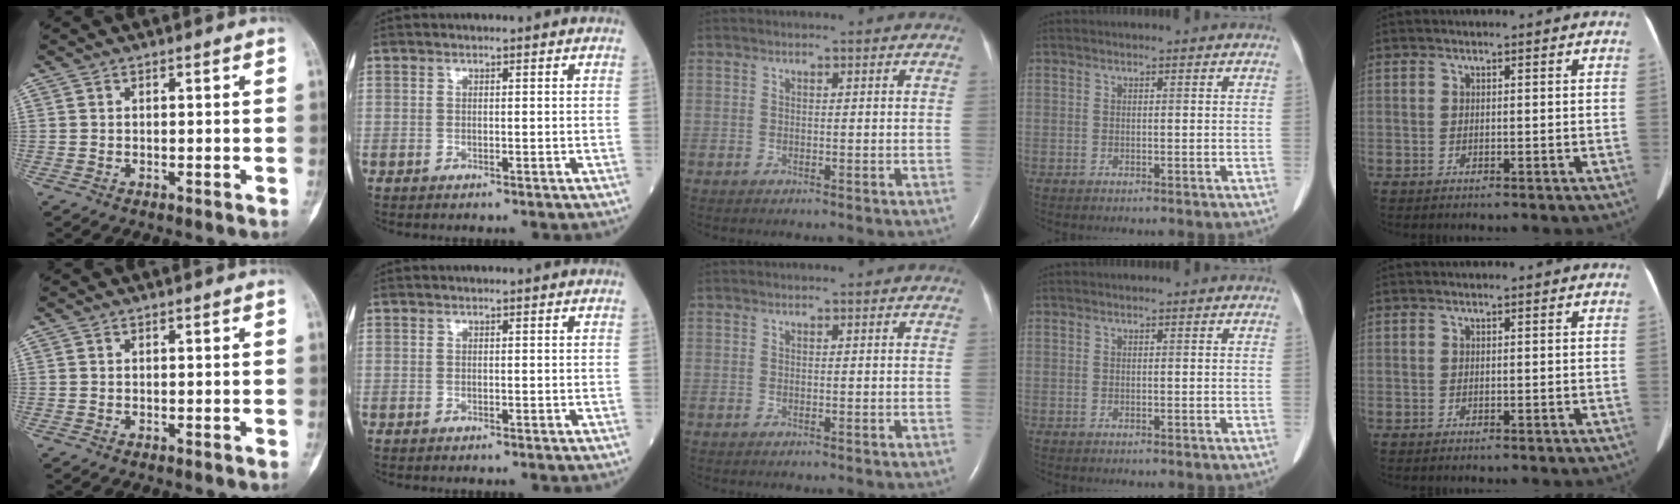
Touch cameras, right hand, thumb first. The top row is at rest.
{}